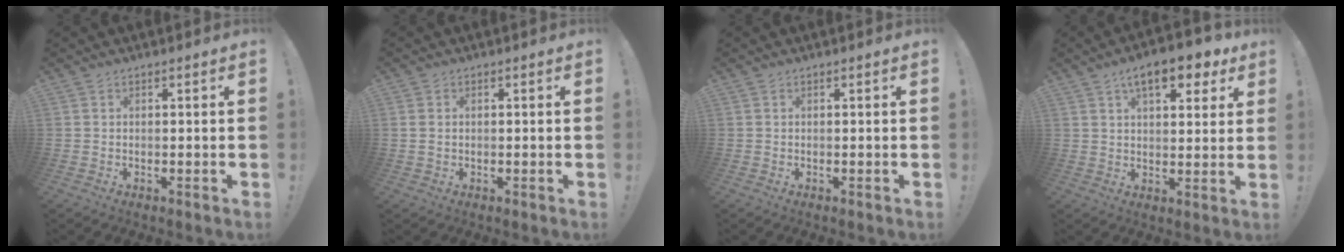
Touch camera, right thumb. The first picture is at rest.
{"total": 1.3, "force": [0.4, 1.1, 0.6], "torque": [-0.015, 0.005, 0.007]}
{"total": 0.0}
{"total": 11.4, "force": [6.4, 4.7, 8.2], "torque": [-0.111, -0.027, 0.106]}